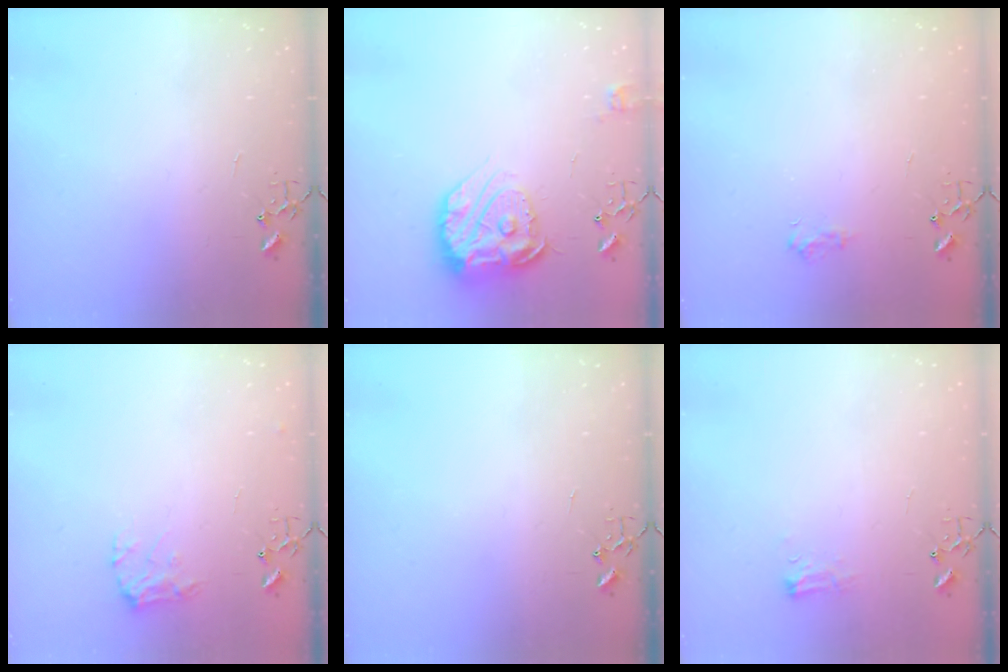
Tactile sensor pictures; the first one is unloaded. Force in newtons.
{"total": 17.2, "press": 17.1, "slide": 1.4}
{"total": 6.6, "press": 6.6, "slide": 0.8}
{"total": 7.9, "press": 7.9, "slide": 0.1}
{"total": 0.0}
{"total": 7.3, "press": 7.2, "slide": 0.9}